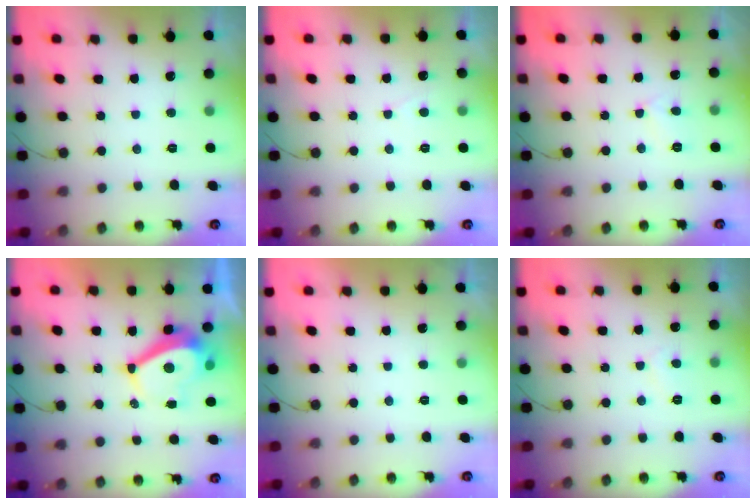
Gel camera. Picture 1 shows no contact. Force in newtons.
{"total": 2.1, "press": 2.1, "slide": 0.4}
{"total": 3.5, "press": 3.5, "slide": 0.4}
{"total": 5.9, "press": 5.9, "slide": 0.7}
{"total": 2.3, "press": 2.3, "slide": 0.3}
{"total": 4.1, "press": 4.1, "slide": 0.5}